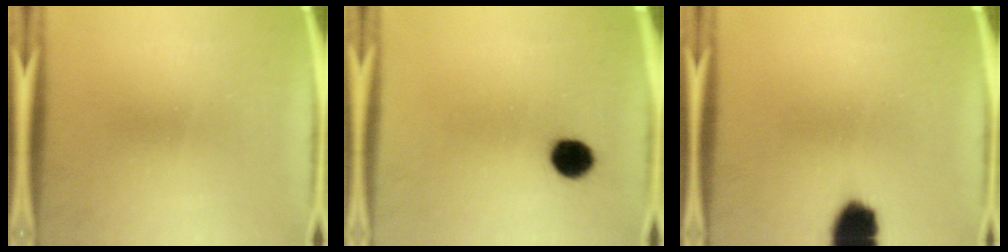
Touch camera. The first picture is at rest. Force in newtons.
{"total": 6.2}
{"total": 9.8}